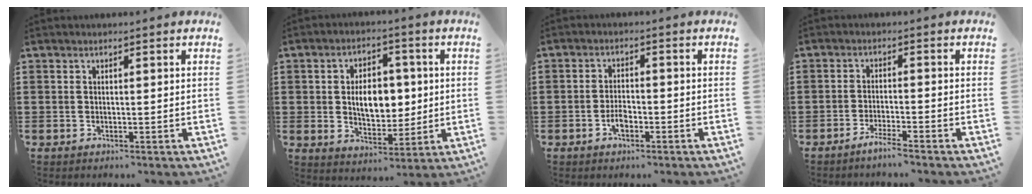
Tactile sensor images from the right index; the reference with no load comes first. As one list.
[{"total": 7.4, "force": [0.6, 4.8, 5.6], "torque": [-0.095, 0.007, 0.004]}, {"total": 2.6, "force": [-1.3, 1.2, 1.8], "torque": [-0.034, 0.006, -0.026]}, {"total": 2.6, "force": [-2.3, -0.3, 1.2], "torque": [-0.026, 0.000, -0.045]}]